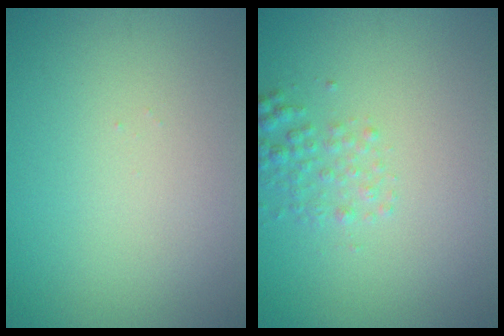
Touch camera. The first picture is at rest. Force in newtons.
{"total": 1.7, "press": 1.7, "slide": 0.1}